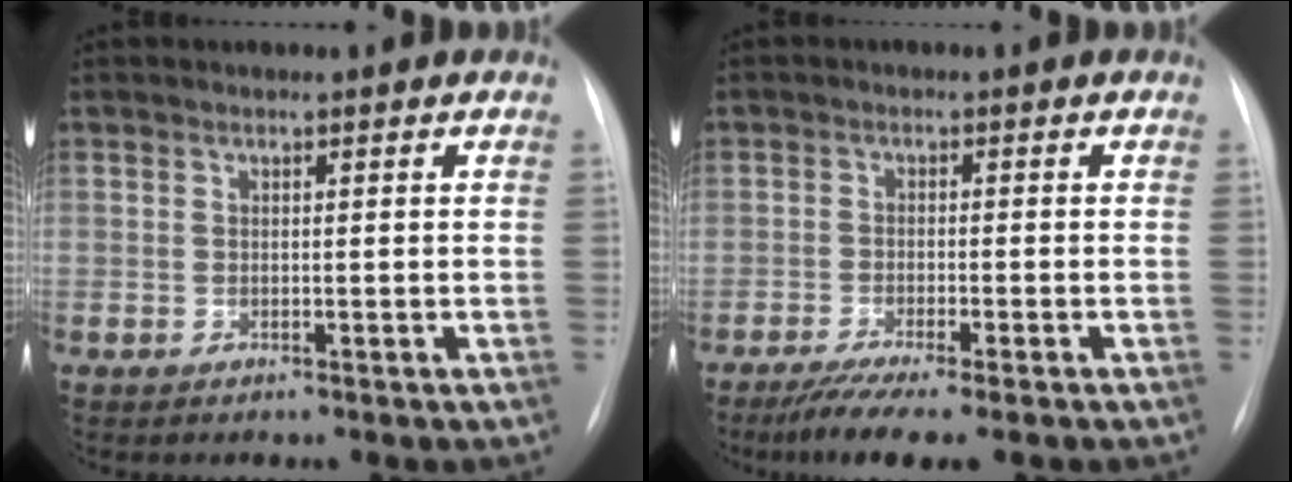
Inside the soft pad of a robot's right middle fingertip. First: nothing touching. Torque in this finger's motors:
{"motor_torque": [0.38, -0.34, 0.11, 0.04]}